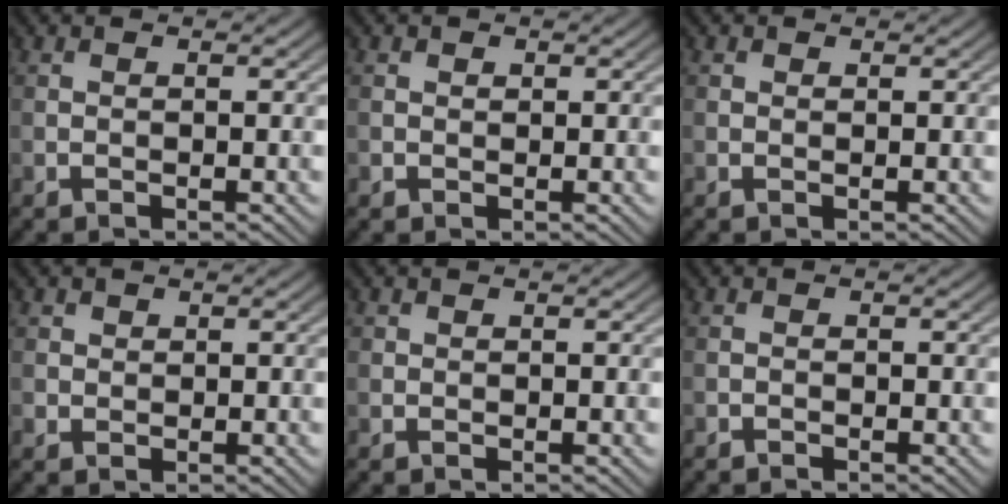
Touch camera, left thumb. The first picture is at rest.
{"total": 1.0, "force": [0.2, 1.0, 0.2], "torque": [-0.003, -0.004, 0.001]}
{"total": 0.5, "force": [0.3, 0.4, 0.1], "torque": [0.001, -0.002, 0.005]}
{"total": 1.5, "force": [0.5, 1.4, 0.3], "torque": [-0.004, -0.005, 0.008]}
{"total": 0.7, "force": [0.1, 0.7, 0.1], "torque": [0.001, -0.003, -0.001]}
{"total": 0.6, "force": [-0.5, 0.3, 0.1], "torque": [0.001, -0.002, -0.009]}